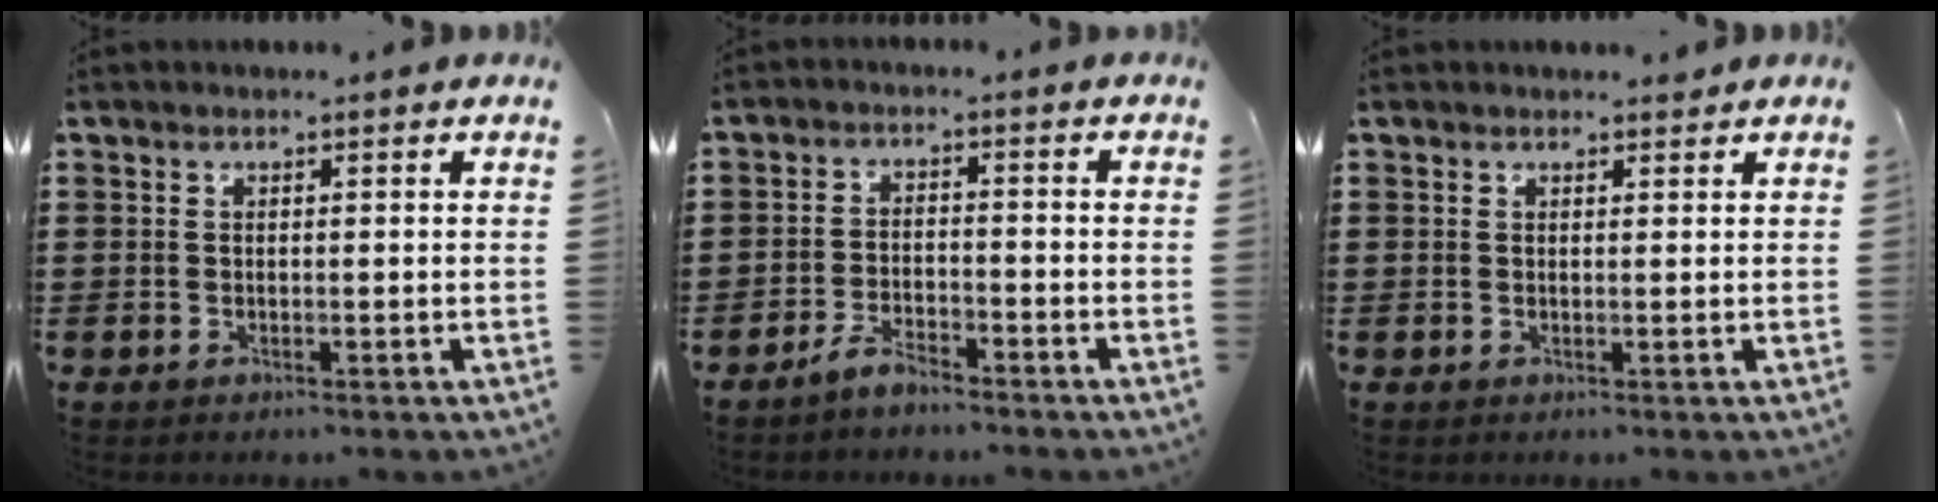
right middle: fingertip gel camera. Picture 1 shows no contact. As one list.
[{"total": 3.4, "force": [-3.1, 0.7, 1.2], "torque": [-0.028, 0.007, -0.063]}, {"total": 0.8, "force": [0.7, 0.3, 0.0], "torque": [0.006, -0.003, 0.012]}]